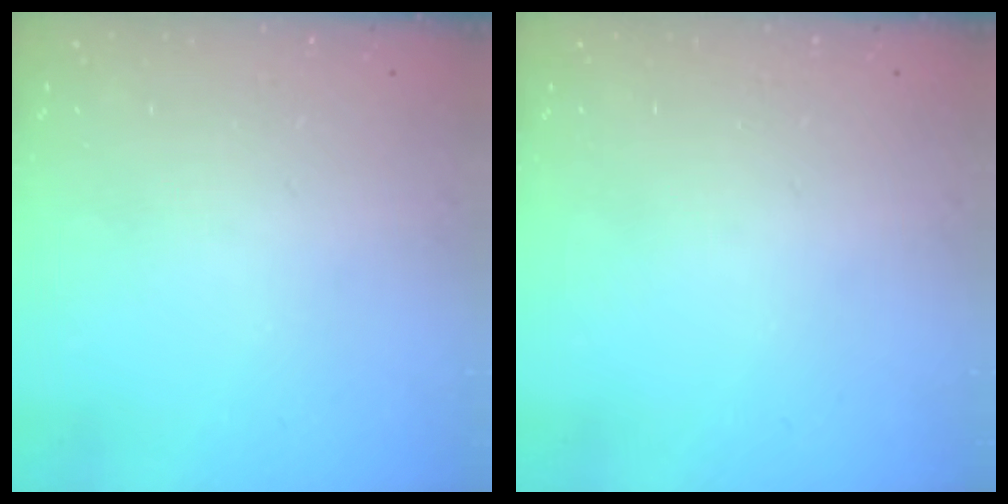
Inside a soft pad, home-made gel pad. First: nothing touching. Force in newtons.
{"total": 0.0}